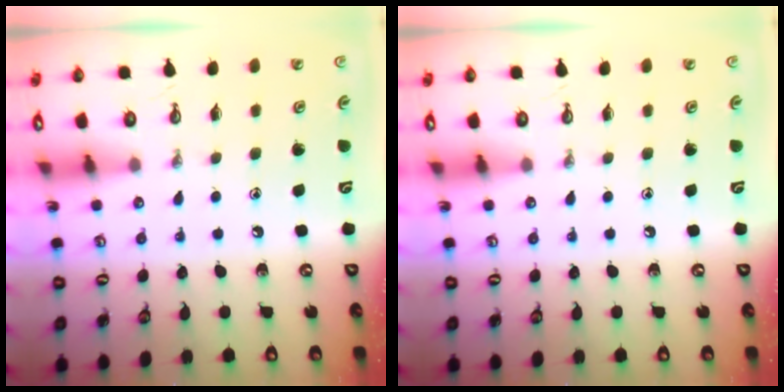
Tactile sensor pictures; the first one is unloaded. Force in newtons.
{"total": 0.0}